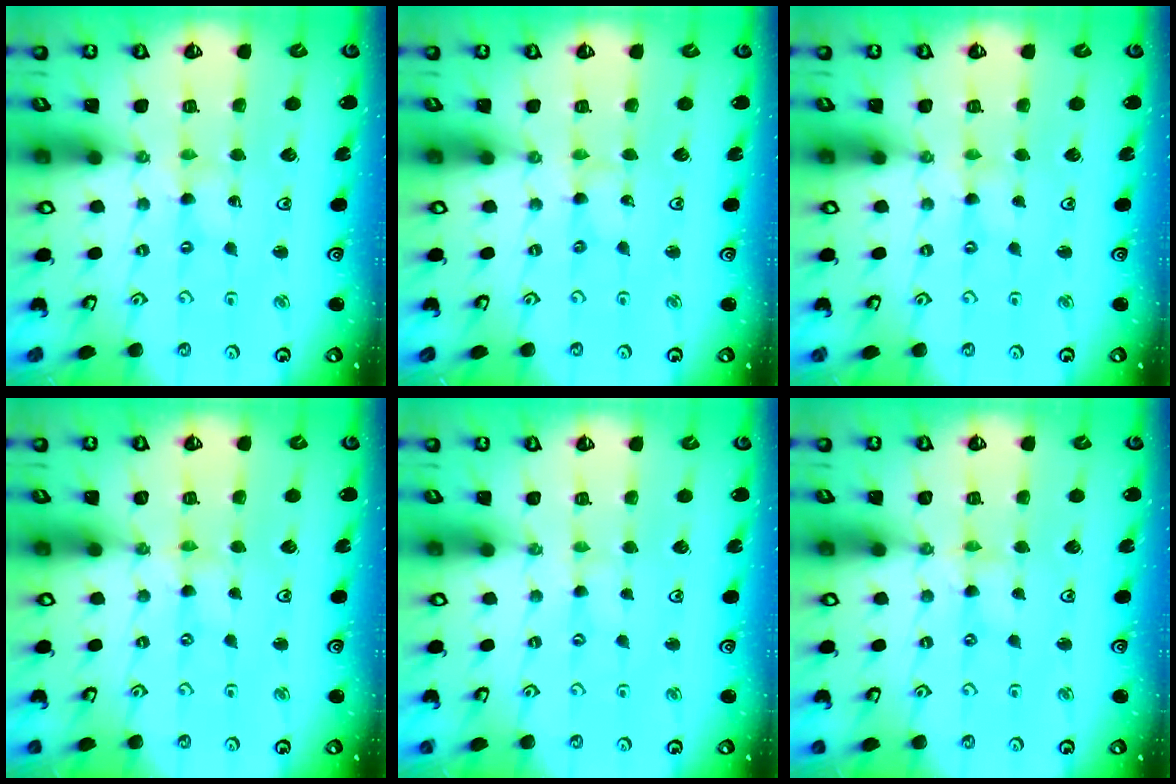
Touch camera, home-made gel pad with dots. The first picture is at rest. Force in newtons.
{"total": 0.0}
{"total": 0.0}
{"total": 0.0}
{"total": 0.8, "press": 0.8, "slide": 0.2}
{"total": 1.0, "press": 1.0, "slide": 0.2}